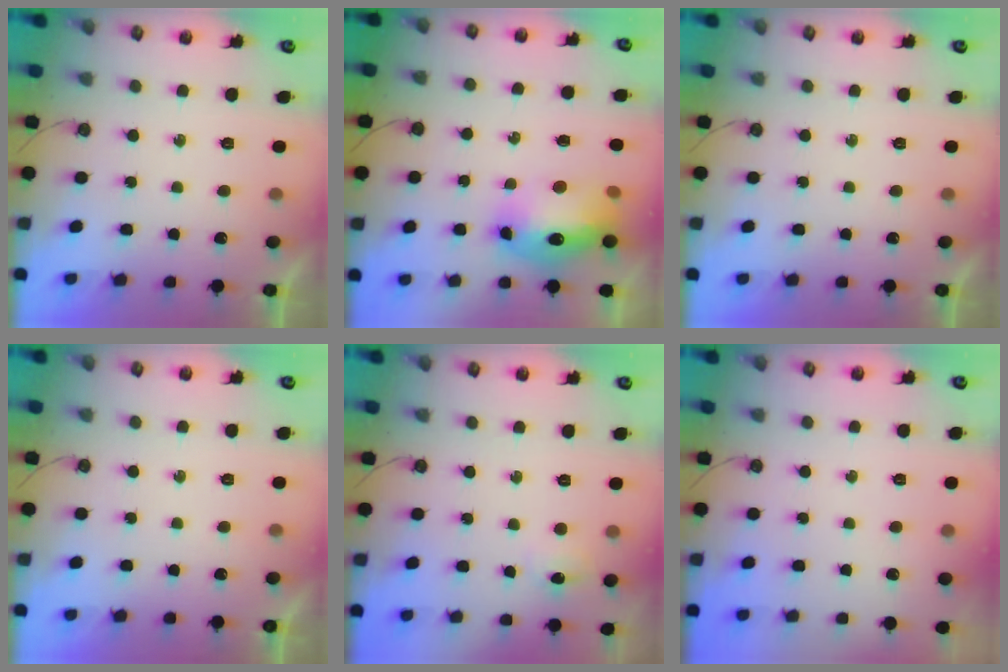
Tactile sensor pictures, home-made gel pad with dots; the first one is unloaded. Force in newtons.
{"total": 15.1, "press": 15.0, "slide": 1.3}
{"total": 0.0}
{"total": 0.0}
{"total": 5.8, "press": 5.7, "slide": 0.6}
{"total": 0.0}